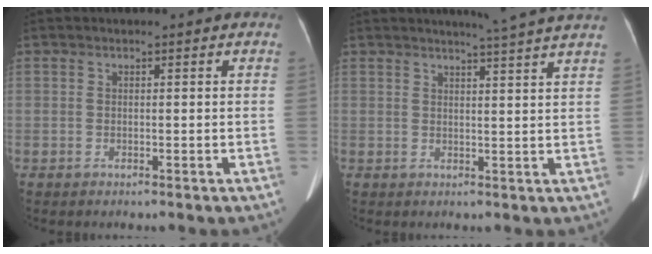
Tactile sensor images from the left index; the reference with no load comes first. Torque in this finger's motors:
{"motor_torque": [0.28, -0.88, -0.08, 0.04]}